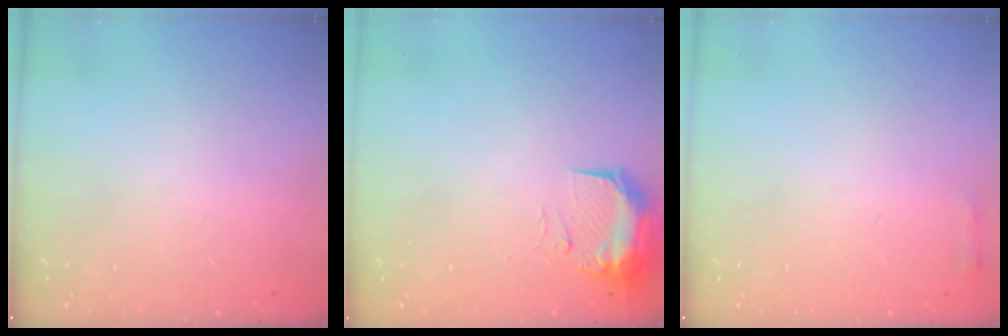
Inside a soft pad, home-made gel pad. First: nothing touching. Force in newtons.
{"total": 9.3, "press": 9.1, "slide": 1.7}
{"total": 2.3, "press": 2.3, "slide": 0.5}